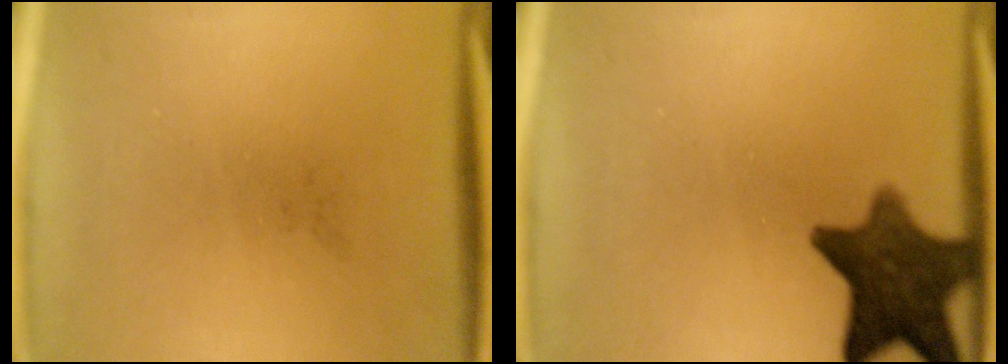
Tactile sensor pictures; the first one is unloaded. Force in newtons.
{"total": 11.2}